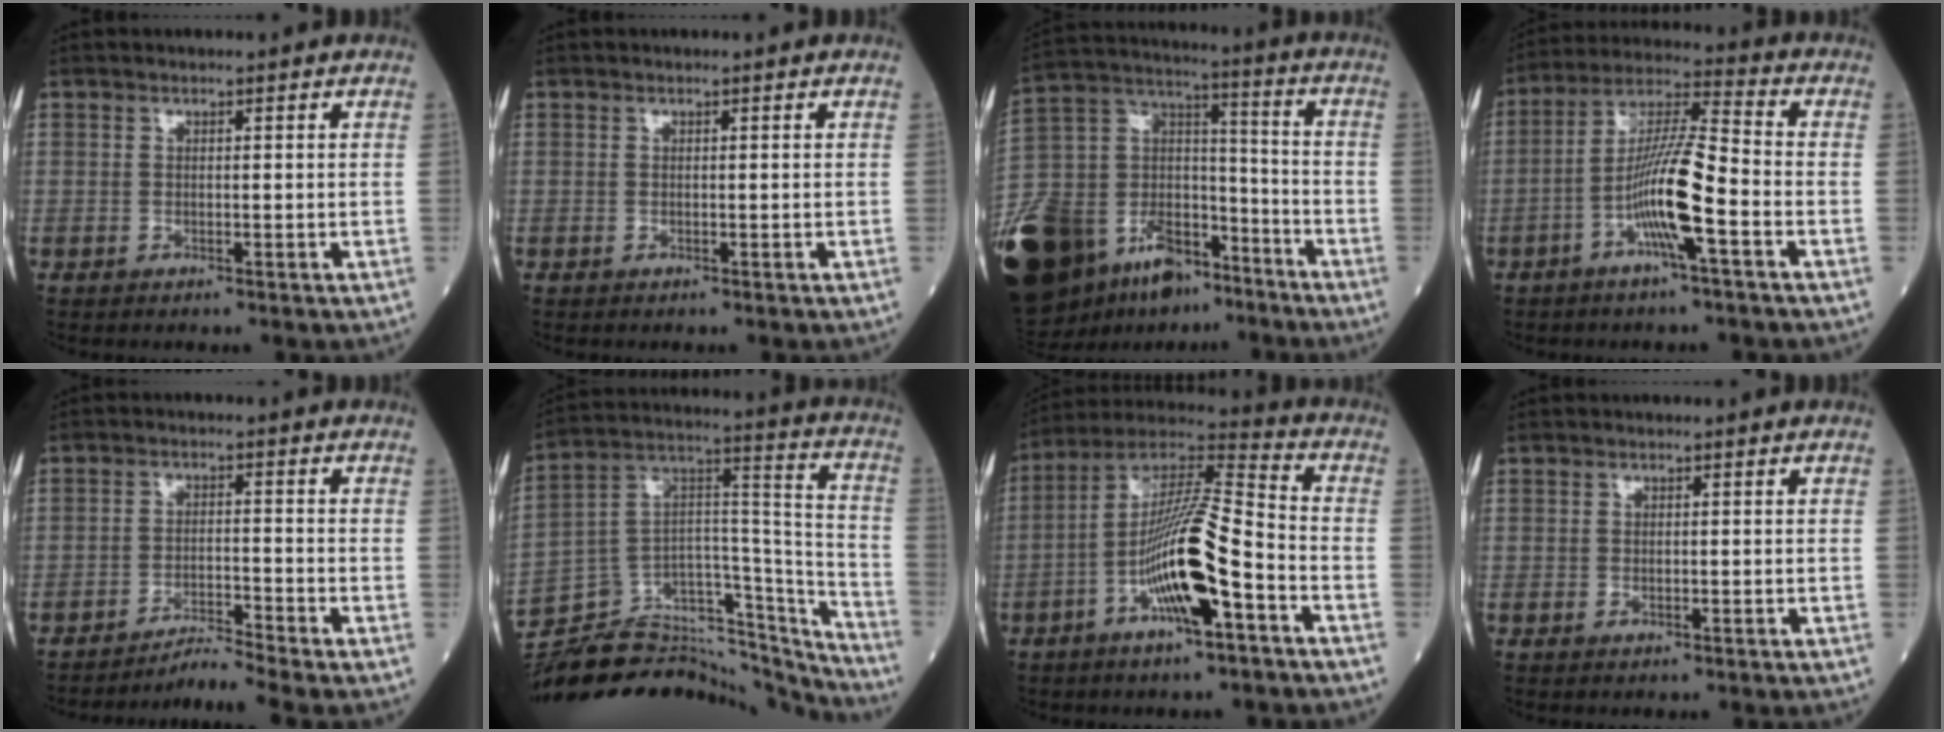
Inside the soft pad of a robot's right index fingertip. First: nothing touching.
{"total": 0.0}
{"total": 34.8, "force": [-21.3, 18.3, 20.6], "torque": [-0.521, -0.041, -0.365]}
{"total": 11.2, "force": [-3.9, 0.4, 10.5], "torque": [-0.207, 0.009, -0.073]}
{"total": 4.4, "force": [-3.7, -2.3, 0.0], "torque": [-0.005, -0.014, -0.067]}
{"total": 31.9, "force": [-29.7, 6.1, 10.0], "torque": [-0.127, 0.015, -0.437]}
{"total": 15.3, "force": [-5.4, 2.4, 14.2], "torque": [-0.271, 0.009, -0.094]}
{"total": 0.5, "force": [-0.1, 0.3, 0.4], "torque": [-0.010, -0.001, -0.001]}